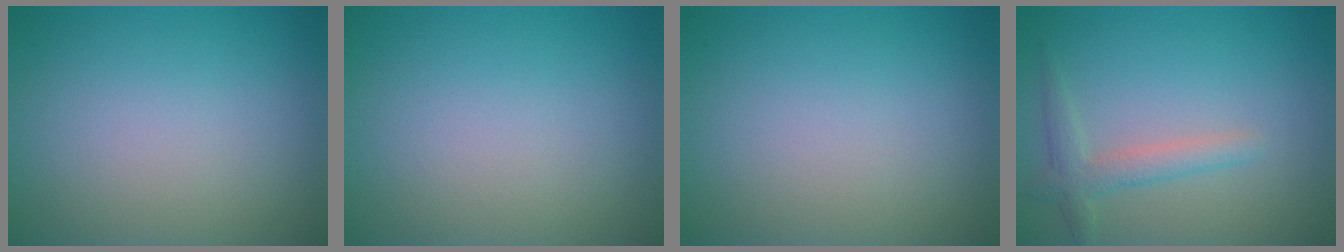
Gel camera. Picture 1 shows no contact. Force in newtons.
{"total": 0.0}
{"total": 0.0}
{"total": 2.3, "press": 2.3, "slide": 0.2}